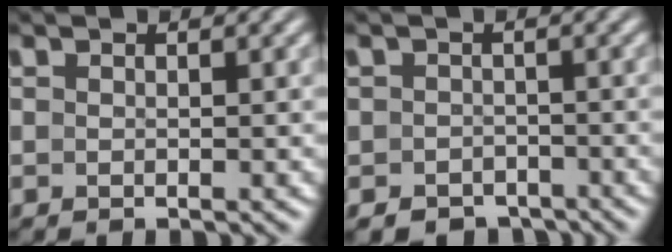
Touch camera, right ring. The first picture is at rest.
{"total": 5.3, "force": [-4.1, 3.4, 0.6], "torque": [-0.010, -0.022, -0.064]}